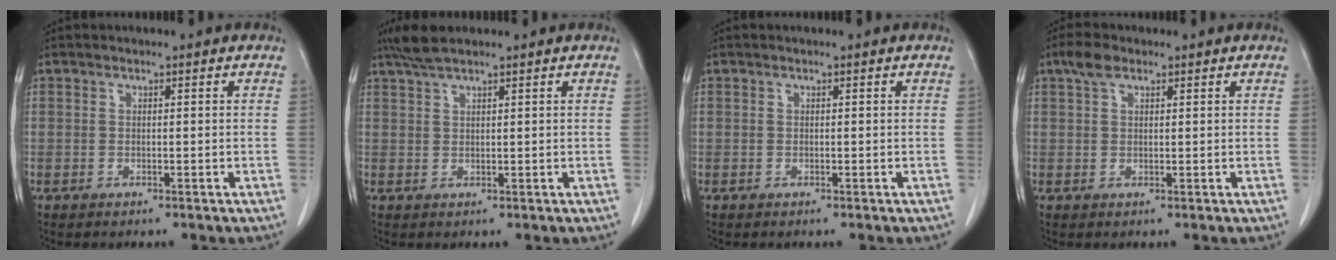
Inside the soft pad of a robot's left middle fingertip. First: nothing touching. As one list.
[{"total": 3.5, "force": [2.9, 0.2, 1.9], "torque": [-0.046, 0.010, 0.060]}, {"total": 0.0}, {"total": 2.7, "force": [1.8, 1.3, 1.6], "torque": [-0.037, 0.013, 0.036]}]